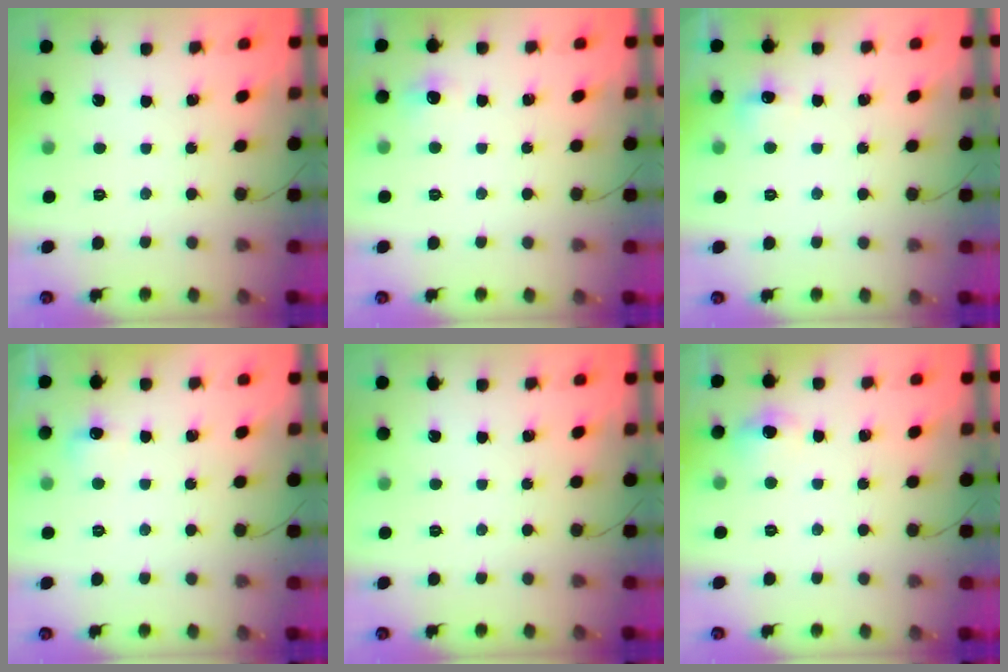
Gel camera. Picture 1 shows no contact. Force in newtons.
{"total": 4.8, "press": 4.5, "slide": 1.5}
{"total": 6.4, "press": 6.3, "slide": 1.3}
{"total": 5.8, "press": 5.6, "slide": 1.6}
{"total": 0.0}
{"total": 5.5, "press": 5.1, "slide": 1.9}